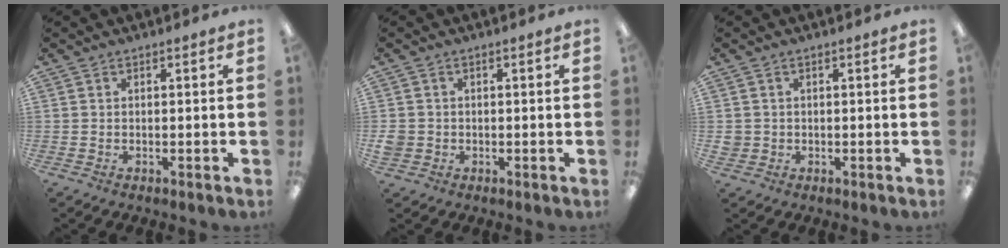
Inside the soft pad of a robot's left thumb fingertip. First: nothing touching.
{"total": 2.5, "force": [-0.2, 2.3, 1.0], "torque": [-0.018, 0.004, -0.005]}
{"total": 1.9, "force": [0.3, 1.8, 0.7], "torque": [-0.015, 0.005, 0.005]}